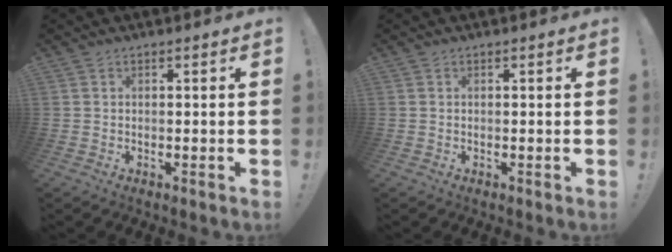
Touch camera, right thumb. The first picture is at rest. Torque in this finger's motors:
{"motor_torque": [0.13, -0.09, -0.08, -0.01, 0.02]}